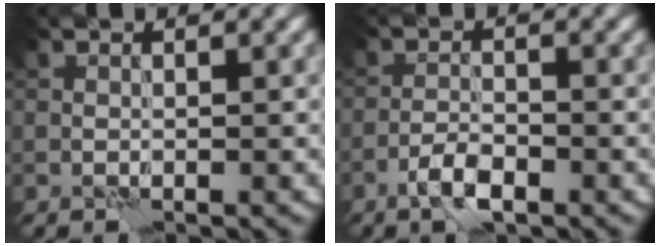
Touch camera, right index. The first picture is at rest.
{"total": 2.7, "force": [-1.7, 0.9, 1.9], "torque": [-0.037, 0.003, -0.037]}